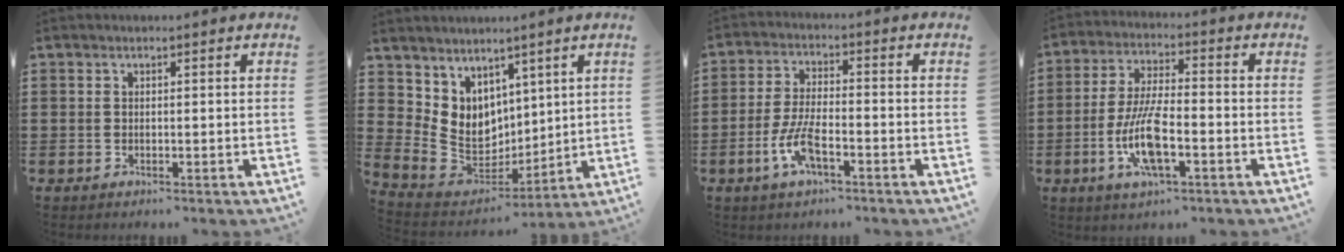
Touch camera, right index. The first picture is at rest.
{"total": 6.6, "force": [3.2, 5.7, 0.7], "torque": [-0.068, -0.041, 0.067]}
{"total": 6.6, "force": [-3.1, 1.9, 5.5], "torque": [-0.128, -0.011, -0.061]}
{"total": 9.8, "force": [-3.2, 2.8, 8.9], "torque": [-0.195, -0.013, -0.064]}